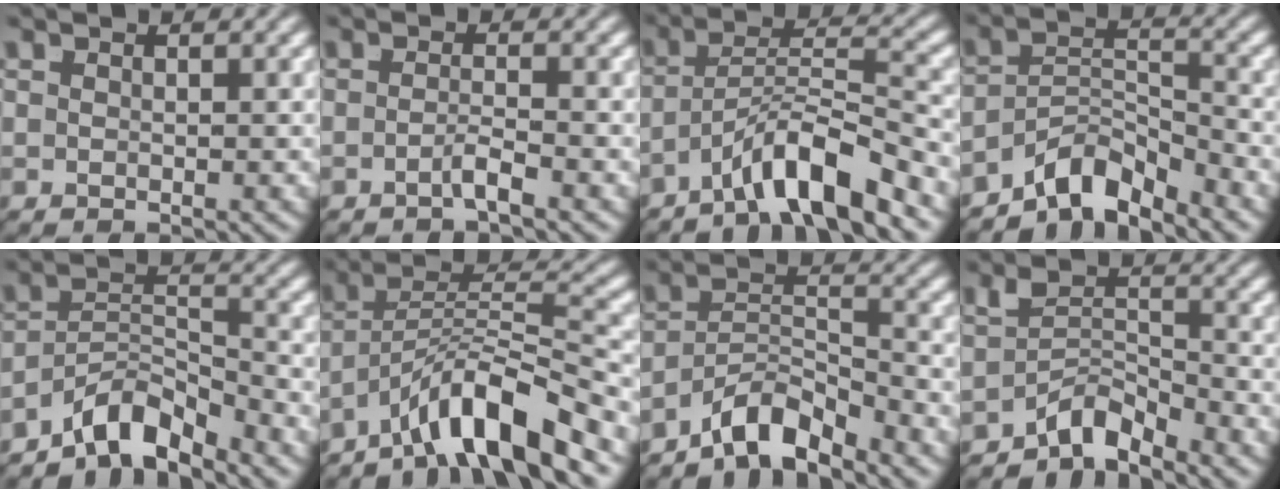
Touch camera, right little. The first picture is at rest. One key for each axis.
{"total": 1.7, "fx": -1.4, "fy": -0.6, "fz": 0.8, "tx": -0.009, "ty": -0.005, "tz": -0.025}
{"total": 6.3, "fx": -3.6, "fy": 2.0, "fz": 4.8, "tx": -0.078, "ty": -0.015, "tz": -0.051}
{"total": 7.7, "fx": -5.3, "fy": 3.9, "fz": 3.9, "tx": -0.053, "ty": -0.027, "tz": -0.082}
{"total": 7.1, "fx": -4.9, "fy": 3.4, "fz": 3.7, "tx": -0.051, "ty": -0.025, "tz": -0.075}
{"total": 8.1, "fx": -3.5, "fy": 3.6, "fz": 6.4, "tx": -0.102, "ty": -0.019, "tz": -0.046}
{"total": 6.2, "fx": -4.5, "fy": 2.8, "fz": 3.3, "tx": -0.046, "ty": -0.022, "tz": -0.067}
{"total": 4.8, "fx": -3.9, "fy": 2.0, "fz": 1.9, "tx": -0.030, "ty": -0.021, "tz": -0.062}